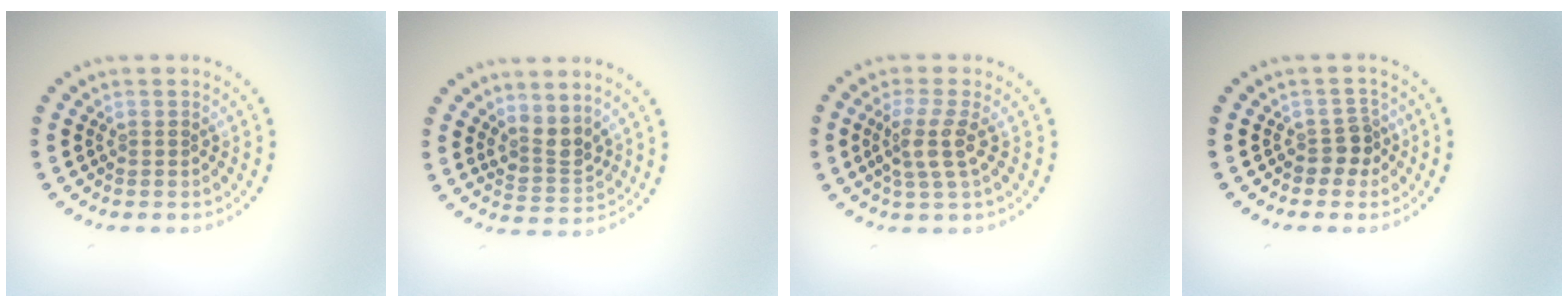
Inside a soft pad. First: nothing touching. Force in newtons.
{"total": 2.6, "press": 2.0, "slide": 1.6}
{"total": 2.9, "press": 2.3, "slide": 1.8}
{"total": 2.0, "press": 1.7, "slide": 1.2}